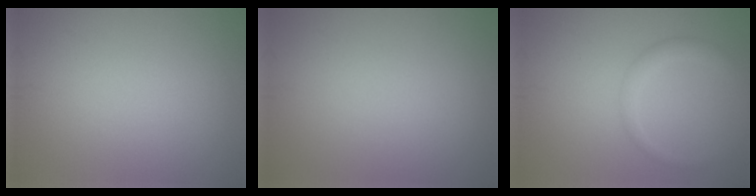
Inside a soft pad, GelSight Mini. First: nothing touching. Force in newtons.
{"total": 0.0}
{"total": 2.3, "press": 2.3, "slide": 0.1}